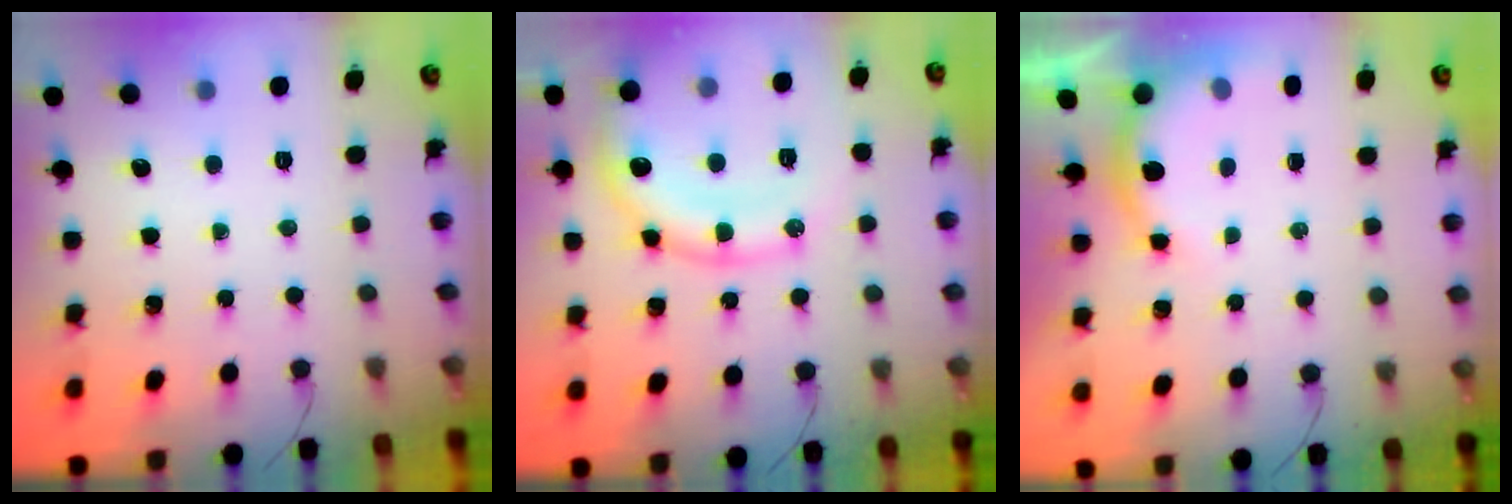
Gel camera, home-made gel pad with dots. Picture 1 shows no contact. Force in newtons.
{"total": 16.8, "press": 16.8, "slide": 0.8}
{"total": 6.0, "press": 6.0, "slide": 0.1}